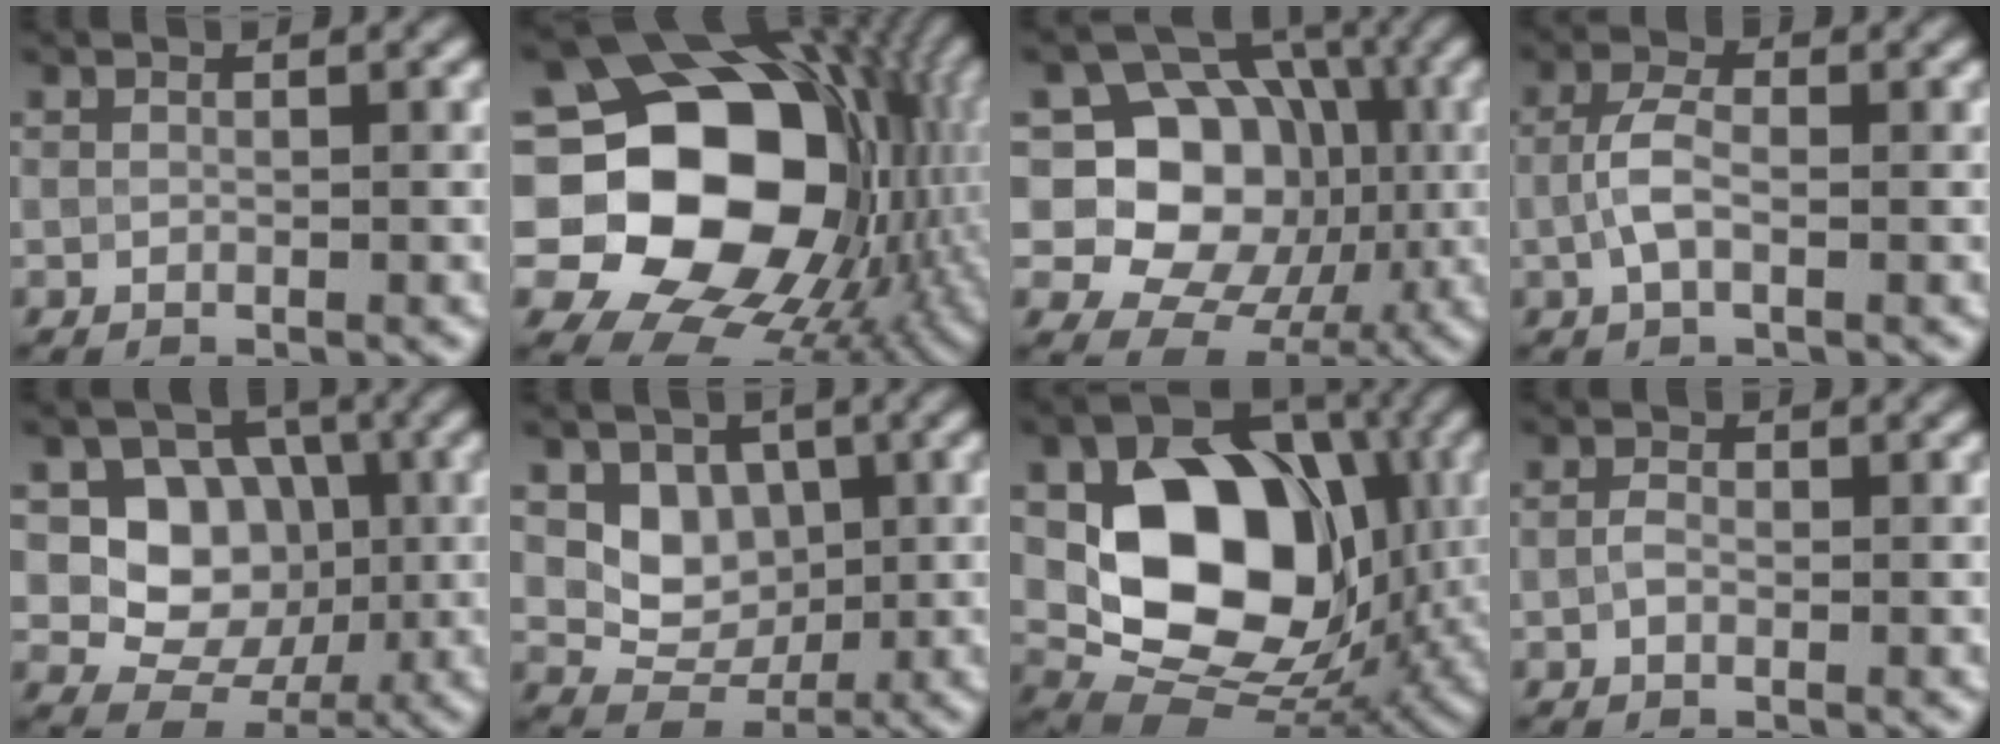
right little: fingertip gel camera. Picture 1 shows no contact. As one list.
[{"total": 18.6, "force": [0.8, 14.3, 11.9], "torque": [-0.215, -0.014, 0.024]}, {"total": 13.2, "force": [0.3, 11.3, 6.7], "torque": [-0.090, 0.016, -0.024]}, {"total": 2.7, "force": [-0.1, 1.2, 2.4], "torque": [-0.049, 0.007, -0.008]}, {"total": 6.2, "force": [0.5, 5.3, 3.2], "torque": [-0.037, -0.004, 0.002]}, {"total": 4.0, "force": [1.2, 3.2, 2.1], "torque": [-0.023, -0.009, 0.024]}, {"total": 12.4, "force": [1.7, 9.1, 8.3], "torque": [-0.121, -0.011, 0.037]}, {"total": 0.7, "force": [-0.1, 0.4, 0.5], "torque": [-0.009, 0.002, -0.005]}]